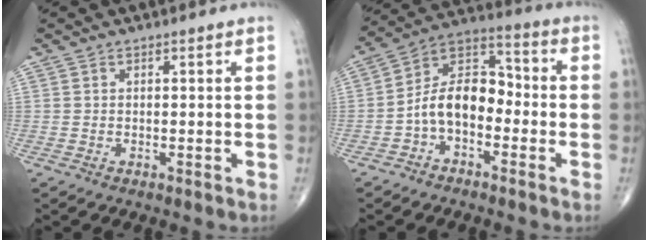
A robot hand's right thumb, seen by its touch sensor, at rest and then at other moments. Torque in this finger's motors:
{"motor_torque": [2.13, 1.47, 1.10, -0.71, 0.12]}